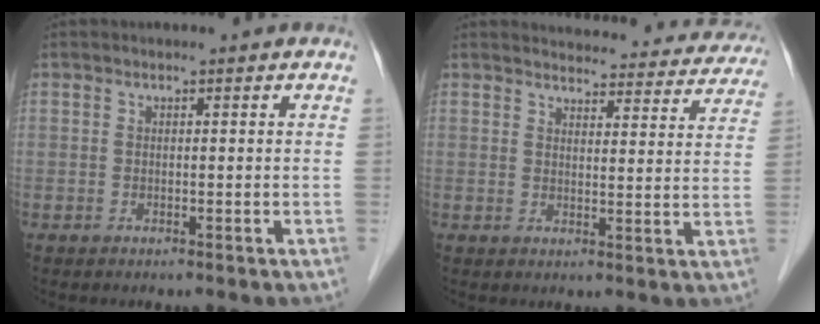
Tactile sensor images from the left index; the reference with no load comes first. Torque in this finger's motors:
{"motor_torque": [1.10, -1.04, -0.04, -0.04]}